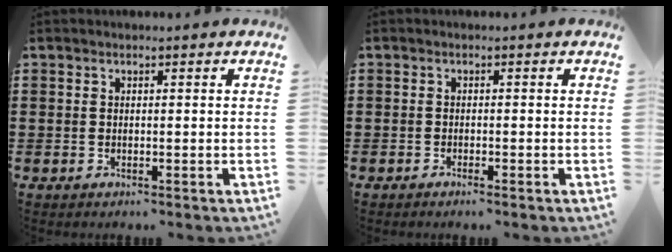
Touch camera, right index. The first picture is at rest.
{"total": 0.9, "force": [-0.9, -0.1, 0.1], "torque": [-0.004, -0.002, -0.018]}